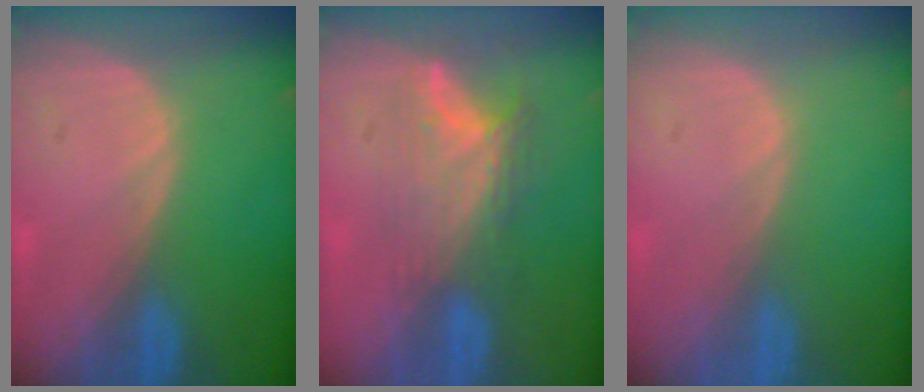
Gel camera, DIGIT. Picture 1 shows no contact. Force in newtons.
{"total": 8.1, "press": 6.8, "slide": 4.5}
{"total": 0.0}